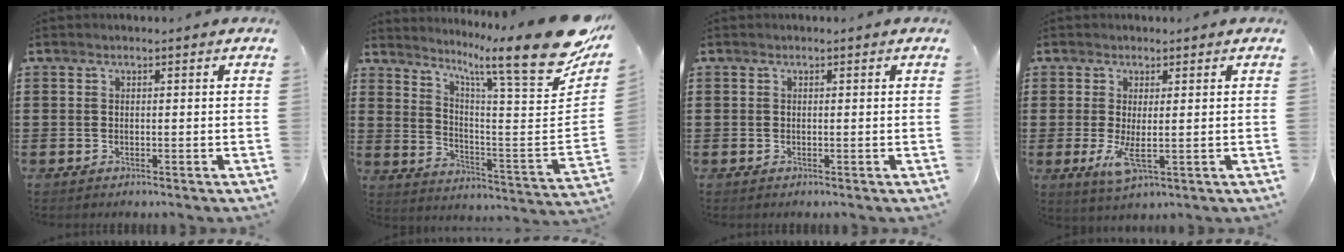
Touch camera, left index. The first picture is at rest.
{"total": 14.9, "force": [10.5, 1.1, 10.5], "torque": [-0.176, -0.084, 0.160]}
{"total": 0.0}
{"total": 4.6, "force": [-0.3, 1.2, 4.4], "torque": [-0.101, -0.014, -0.006]}